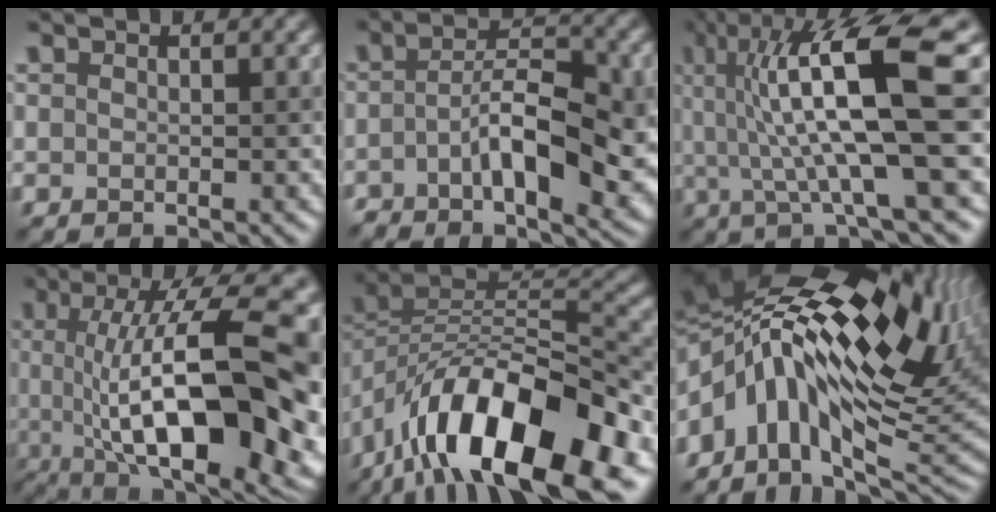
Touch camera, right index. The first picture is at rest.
{"total": 9.0, "force": [-2.3, 3.1, 8.1], "torque": [-0.135, 0.003, -0.044]}
{"total": 12.1, "force": [2.9, 2.3, 11.6], "torque": [-0.187, 0.015, 0.053]}
{"total": 18.5, "force": [-0.5, 6.0, 17.5], "torque": [-0.215, 0.027, -0.002]}
{"total": 14.7, "force": [-7.8, 6.6, 10.6], "torque": [-0.172, 0.014, -0.138]}
{"total": 17.0, "force": [3.1, 8.6, 14.3], "torque": [-0.247, 0.013, 0.051]}